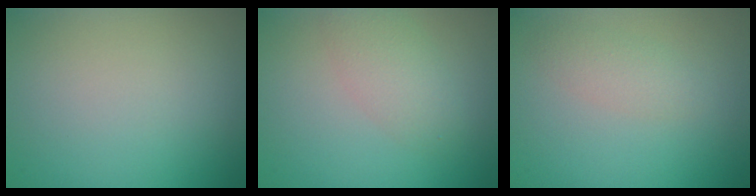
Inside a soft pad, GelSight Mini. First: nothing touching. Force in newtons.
{"total": 2.8, "press": 2.8, "slide": 0.0}
{"total": 1.6, "press": 1.6, "slide": 0.1}